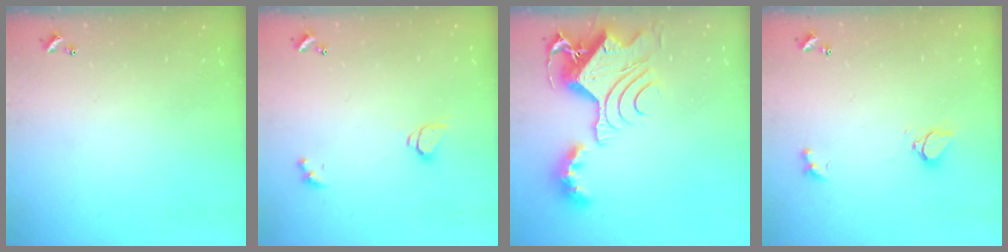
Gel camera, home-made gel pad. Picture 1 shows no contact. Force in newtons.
{"total": 1.9, "press": 1.8, "slide": 0.3}
{"total": 13.1, "press": 13.0, "slide": 1.4}
{"total": 2.8, "press": 2.7, "slide": 0.6}